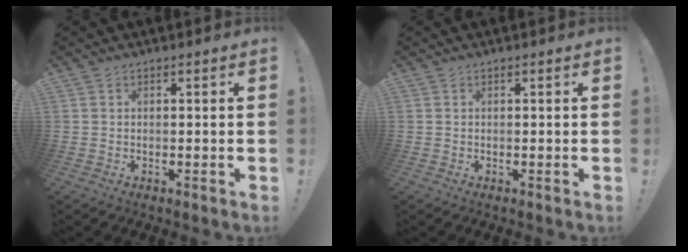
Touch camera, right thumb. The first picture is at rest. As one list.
[{"total": 0.0}]